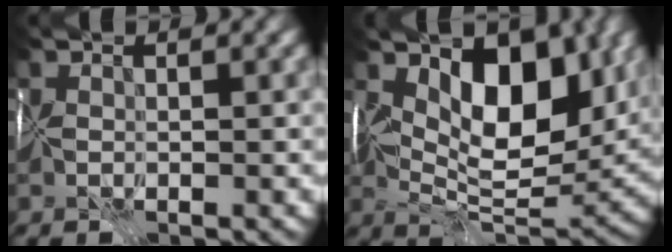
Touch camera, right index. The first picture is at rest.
{"total": 9.7, "force": [3.8, 4.8, 7.5], "torque": [-0.095, -0.016, 0.069]}